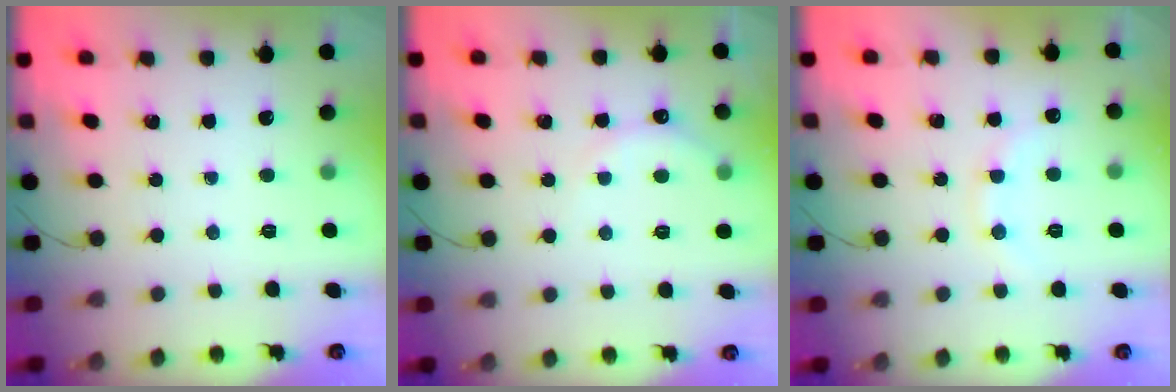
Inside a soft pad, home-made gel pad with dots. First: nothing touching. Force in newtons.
{"total": 6.2, "press": 6.1, "slide": 1.2}
{"total": 8.6, "press": 8.4, "slide": 1.5}